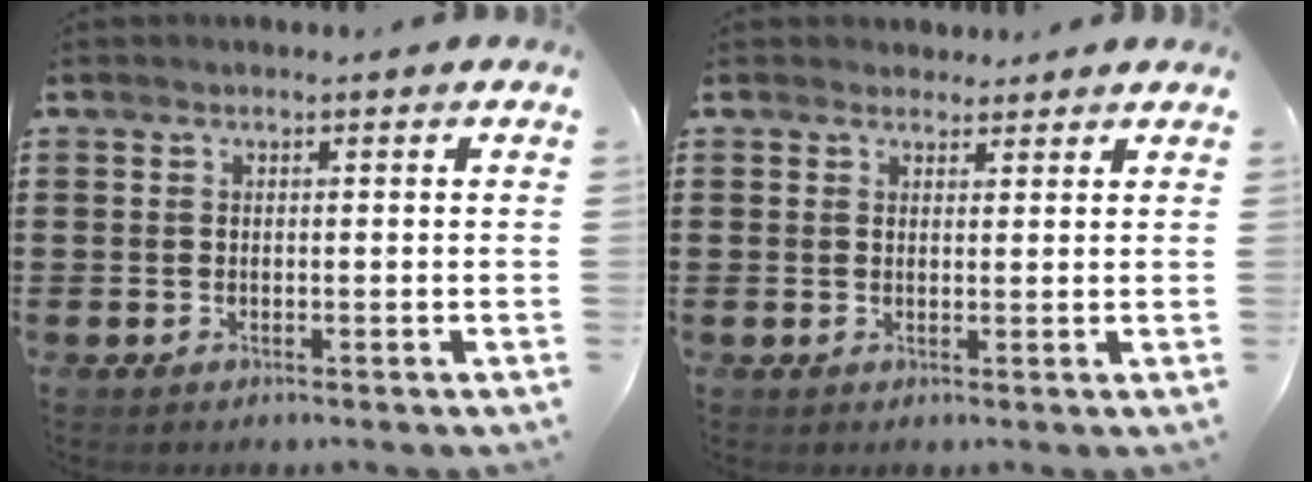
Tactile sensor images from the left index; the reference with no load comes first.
{"total": 2.0, "force": [1.8, 0.9, 0.1], "torque": [0.001, 0.002, 0.033]}